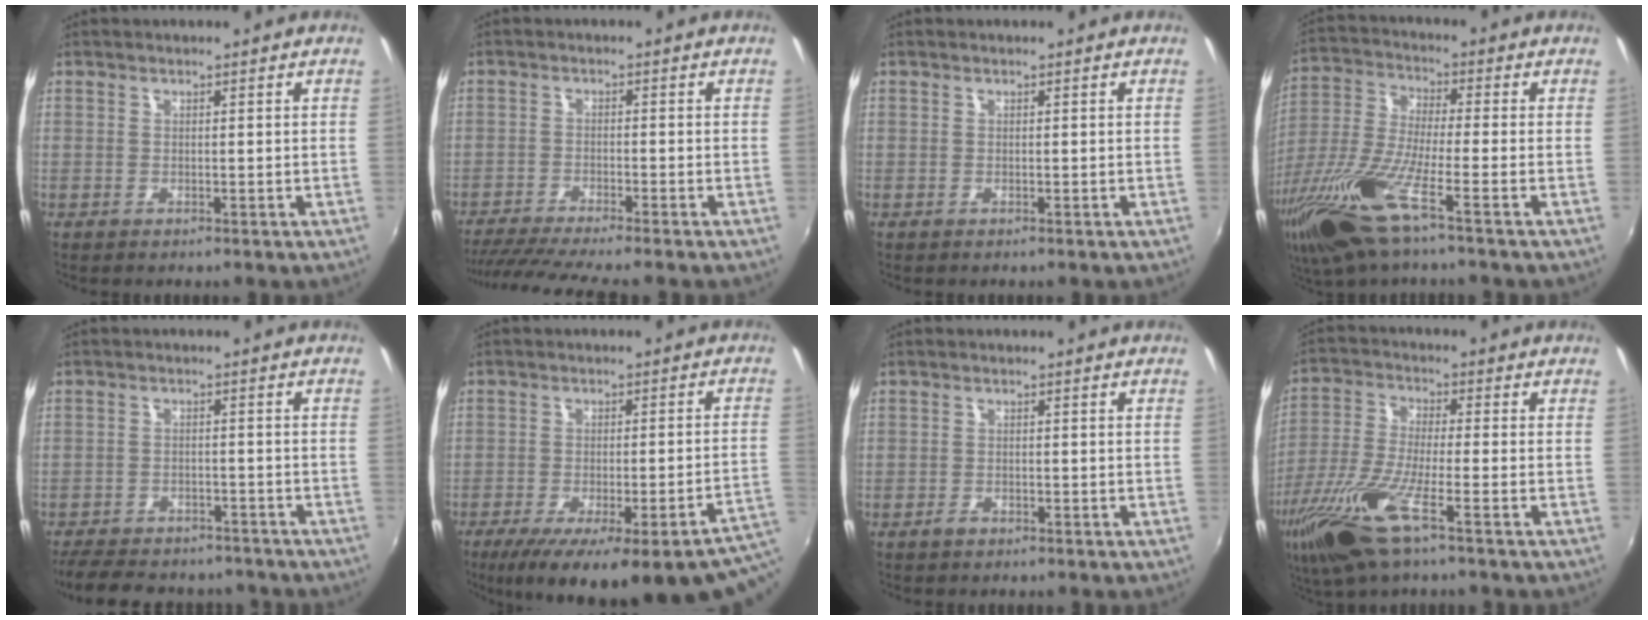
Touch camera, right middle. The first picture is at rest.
{"total": 10.1, "force": [-8.8, -0.4, 4.9], "torque": [-0.111, -0.025, -0.146]}
{"total": 0.0}
{"total": 16.1, "force": [-9.3, 2.4, 12.9], "torque": [-0.284, -0.037, -0.188]}
{"total": 15.5, "force": [-13.0, 5.9, 6.0], "torque": [-0.139, -0.005, -0.180]}
{"total": 24.0, "force": [-14.9, 5.9, 18.0], "torque": [-0.239, -0.042, -0.184]}
{"total": 1.4, "force": [-1.1, 0.6, 0.5], "torque": [-0.010, -0.001, -0.020]}
{"total": 14.6, "force": [-8.1, 2.8, 11.8], "torque": [-0.261, -0.038, -0.161]}